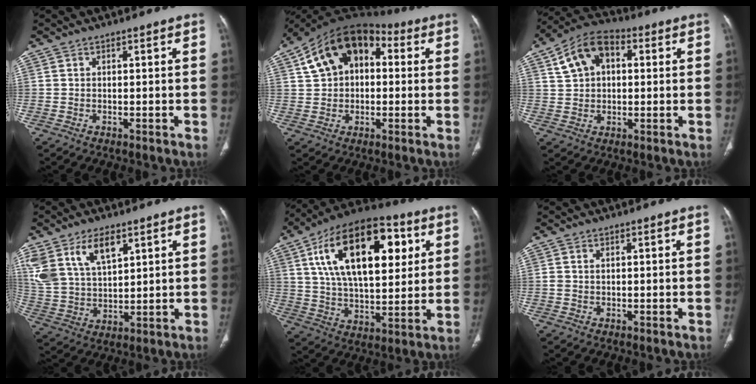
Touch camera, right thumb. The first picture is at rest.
{"total": 15.7, "force": [4.0, 10.4, 11.1], "torque": [-0.166, 0.034, 0.058]}
{"total": 11.5, "force": [3.4, 7.6, 8.0], "torque": [-0.126, 0.021, 0.052]}
{"total": 13.5, "force": [7.4, 7.2, 8.7], "torque": [-0.162, -0.021, 0.155]}
{"total": 25.7, "force": [8.5, 12.9, 20.5], "torque": [-0.320, -0.006, 0.138]}
{"total": 1.1, "force": [0.3, 0.6, 0.8], "torque": [-0.024, 0.005, 0.012]}